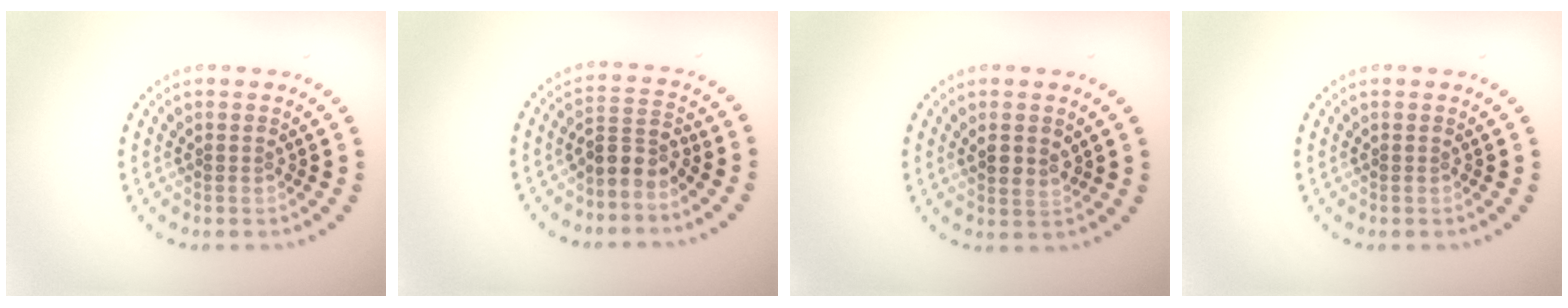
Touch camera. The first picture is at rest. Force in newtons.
{"total": 2.6, "press": 2.0, "slide": 1.6}
{"total": 2.0, "press": 1.9, "slide": 0.8}
{"total": 0.0}